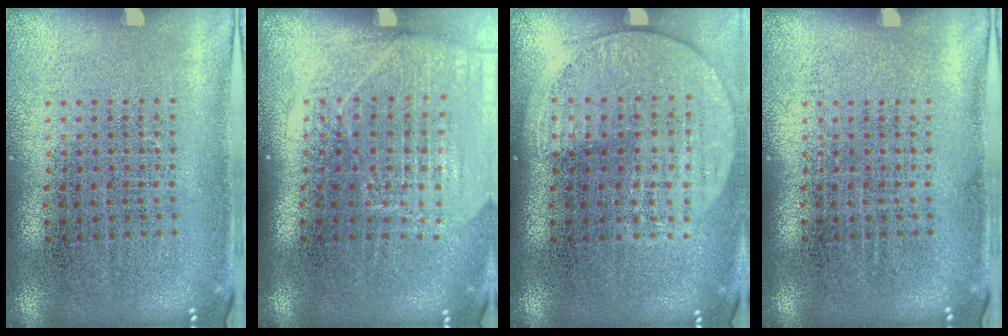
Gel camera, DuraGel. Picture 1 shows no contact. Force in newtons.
{"total": 1.7, "press": 1.5, "slide": 0.8}
{"total": 1.5, "press": 1.4, "slide": 0.5}
{"total": 0.0}